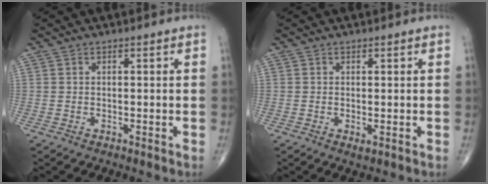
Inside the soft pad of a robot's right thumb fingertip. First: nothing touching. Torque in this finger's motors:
{"motor_torque": [-0.07, 0.11, 0.14, 0.17, -0.01]}